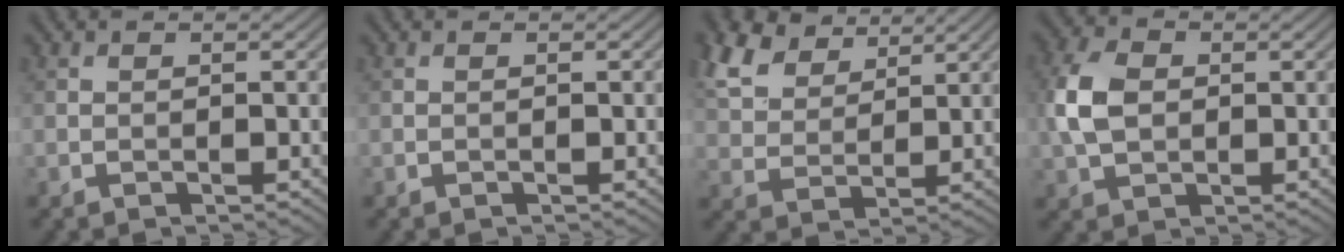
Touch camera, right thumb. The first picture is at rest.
{"total": 0.0}
{"total": 8.9, "force": [5.8, 4.8, 4.8], "torque": [-0.133, 0.019, 0.118]}
{"total": 6.2, "force": [0.5, 4.2, 4.5], "torque": [-0.118, 0.009, 0.005]}